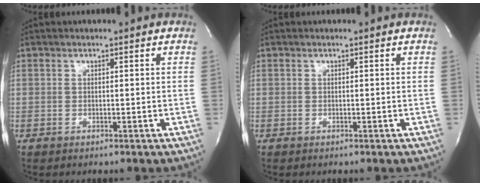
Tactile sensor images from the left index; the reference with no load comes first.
{"total": 0.0}